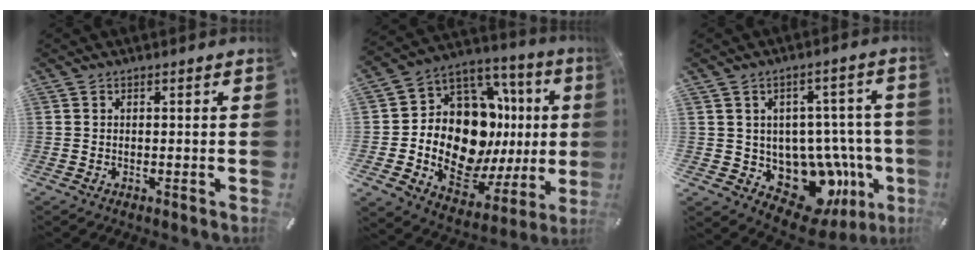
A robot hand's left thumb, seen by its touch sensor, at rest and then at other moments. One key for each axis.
{"total": 17.7, "fx": 1.4, "fy": 12.0, "fz": 13.0, "tx": -0.206, "ty": -0.059, "tz": 0.029}
{"total": 13.5, "fx": -4.7, "fy": 10.3, "fz": 7.4, "tx": -0.090, "ty": 0.006, "tz": -0.055}